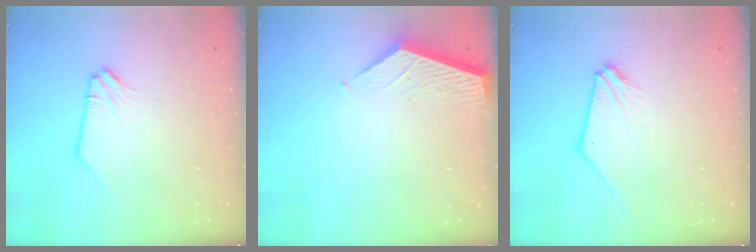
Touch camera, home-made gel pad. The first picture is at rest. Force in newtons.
{"total": 2.2, "press": 2.2, "slide": 0.2}
{"total": 1.8, "press": 1.8, "slide": 0.4}